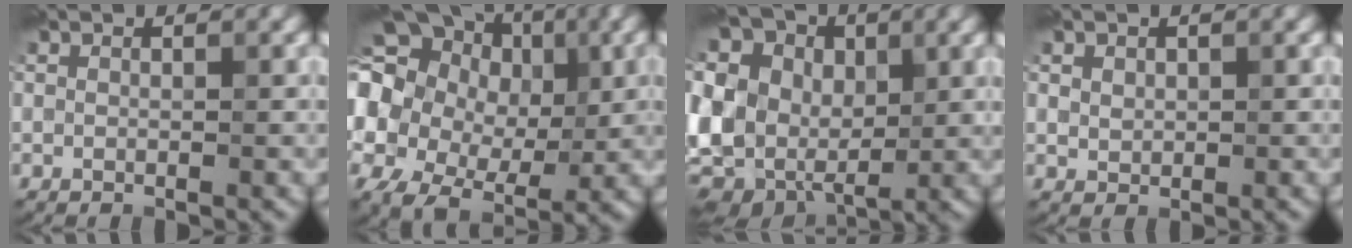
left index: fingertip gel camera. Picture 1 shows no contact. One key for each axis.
{"total": 20.2, "fx": 6.3, "fy": 16.2, "fz": 10.4, "tx": -0.226, "ty": 0.038, "tz": 0.080}
{"total": 18.0, "fx": 5.3, "fy": 13.3, "fz": 10.9, "tx": -0.261, "ty": 0.036, "tz": 0.087}
{"total": 2.1, "fx": 1.0, "fy": 1.6, "fz": 1.0, "tx": -0.023, "ty": 0.013, "tz": 0.020}